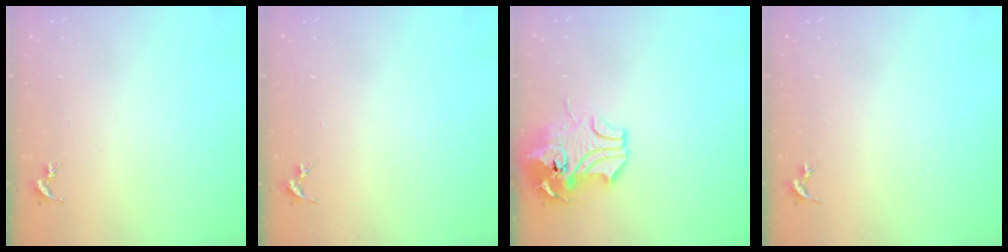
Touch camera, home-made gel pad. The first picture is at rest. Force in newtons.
{"total": 0.0}
{"total": 12.0, "press": 11.8, "slide": 2.2}
{"total": 0.0}